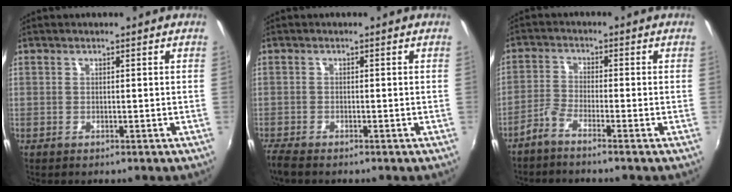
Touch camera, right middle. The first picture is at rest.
{"total": 3.2, "force": [-2.8, 0.6, 1.3], "torque": [-0.035, -0.017, -0.058]}
{"total": 2.6, "force": [-2.1, 0.0, 1.6], "torque": [-0.054, 0.006, -0.046]}